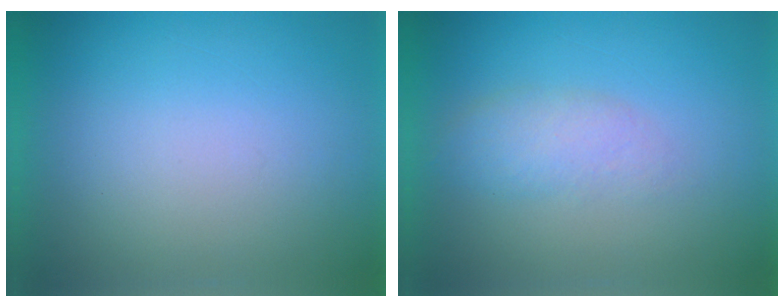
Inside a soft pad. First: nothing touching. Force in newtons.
{"total": 3.9}